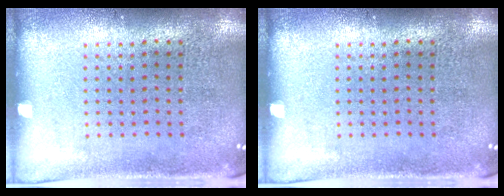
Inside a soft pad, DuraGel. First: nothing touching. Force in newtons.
{"total": 0.0}